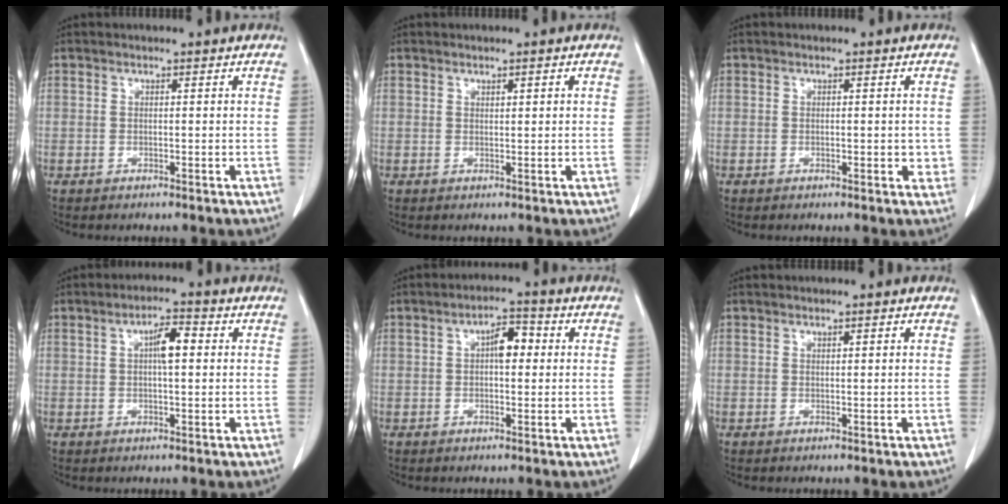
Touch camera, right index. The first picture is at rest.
{"total": 1.1, "force": [0.5, 0.3, 0.9], "torque": [-0.013, 0.001, 0.009]}
{"total": 2.4, "force": [-0.1, 1.3, 2.0], "torque": [-0.019, 0.003, -0.001]}
{"total": 4.6, "force": [0.9, 1.1, 4.4], "torque": [-0.072, 0.011, 0.012]}
{"total": 4.5, "force": [0.7, 1.9, 4.1], "torque": [-0.062, 0.016, 0.008]}
{"total": 0.6, "force": [0.3, 0.1, 0.5], "torque": [-0.009, 0.000, 0.005]}